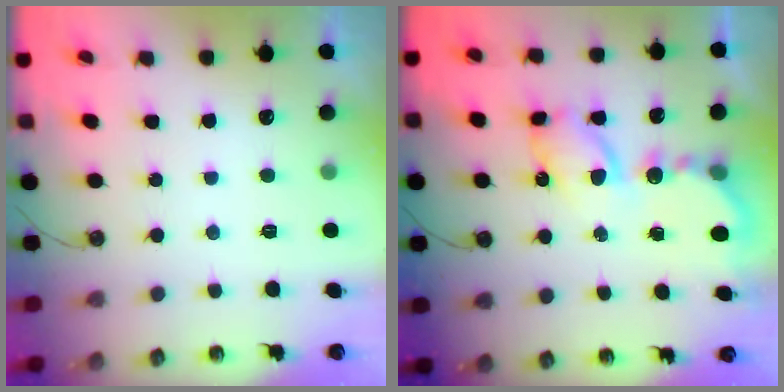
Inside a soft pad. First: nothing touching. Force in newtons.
{"total": 9.1, "press": 9.1, "slide": 0.7}